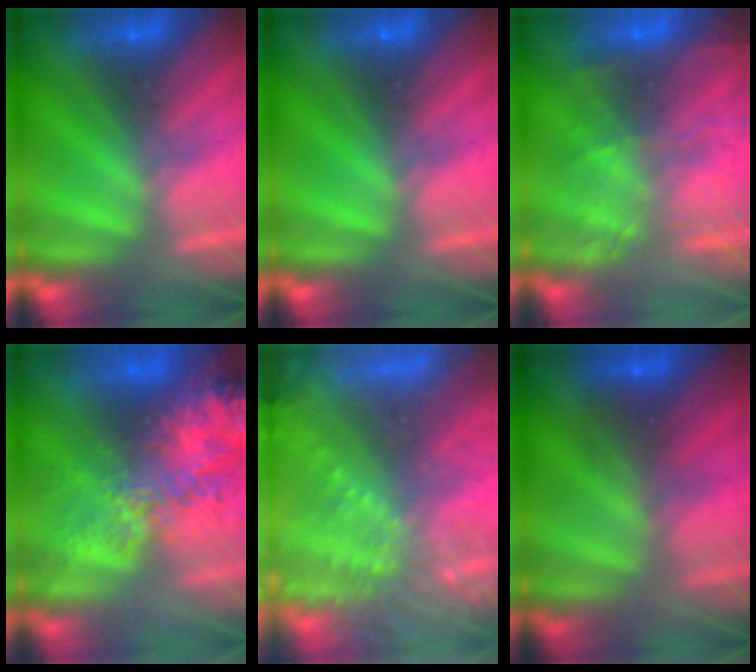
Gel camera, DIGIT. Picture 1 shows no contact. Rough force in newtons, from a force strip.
{"total": 0.0}
{"total": 9.6}
{"total": 7.9}
{"total": 6.7}
{"total": 2.0}